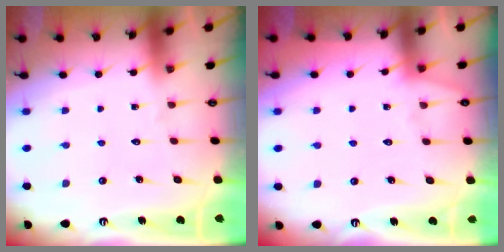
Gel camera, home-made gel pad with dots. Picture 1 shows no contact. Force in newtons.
{"total": 2.6, "press": 2.6, "slide": 0.4}